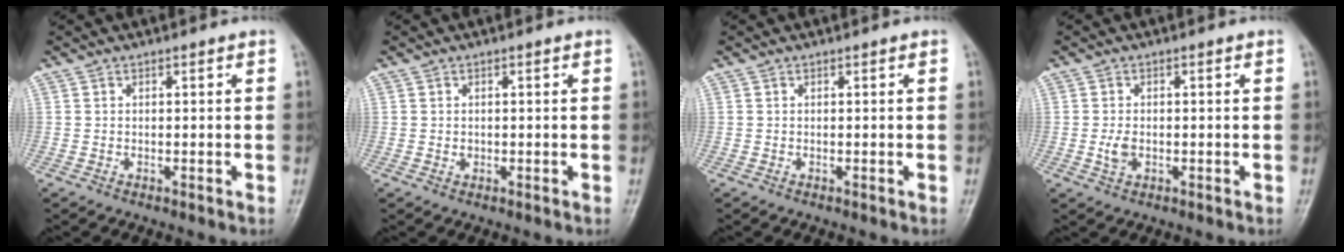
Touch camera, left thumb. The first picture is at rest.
{"total": 0.9, "force": [0.0, 0.8, 0.5], "torque": [-0.005, 0.002, 0.002]}
{"total": 0.0}
{"total": 2.6, "force": [-0.5, 1.7, 1.9], "torque": [-0.037, 0.002, -0.009]}